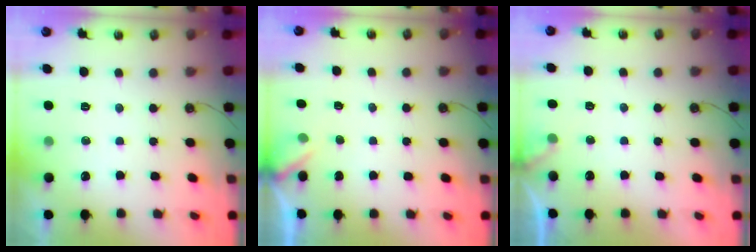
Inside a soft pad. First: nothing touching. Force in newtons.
{"total": 2.9, "press": 2.9, "slide": 0.3}
{"total": 3.7, "press": 3.7, "slide": 0.3}